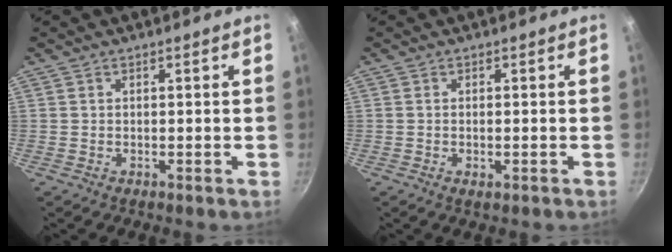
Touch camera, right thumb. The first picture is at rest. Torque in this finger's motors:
{"motor_torque": [-0.06, 0.13, -0.30, 0.02, 0.05]}